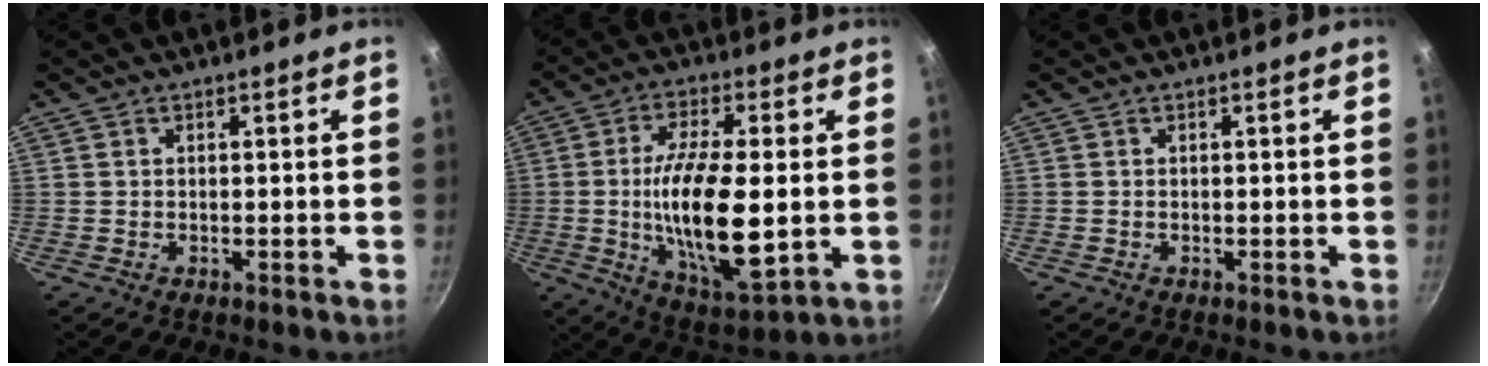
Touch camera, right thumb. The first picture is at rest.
{"total": 18.1, "force": [-1.0, 6.4, 16.9], "torque": [-0.305, -0.005, -0.013]}
{"total": 0.0}